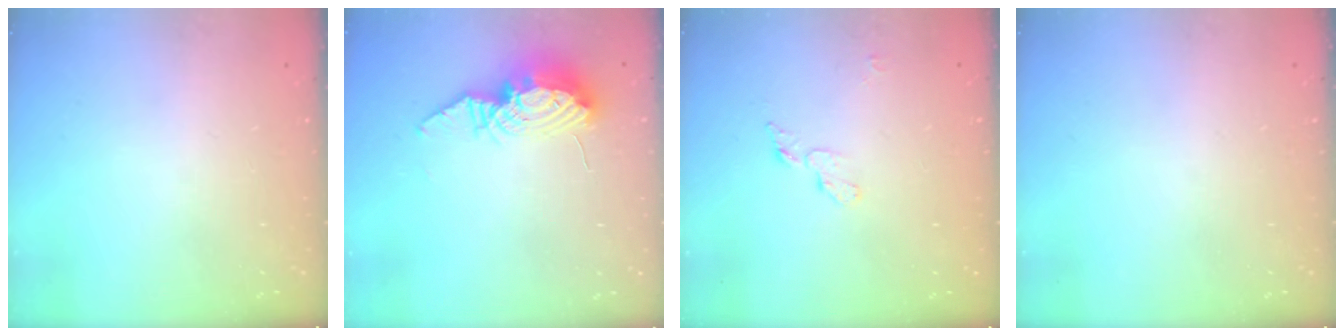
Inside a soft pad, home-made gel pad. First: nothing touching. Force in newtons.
{"total": 11.1, "press": 11.0, "slide": 1.0}
{"total": 4.8, "press": 4.7, "slide": 0.4}
{"total": 0.0}